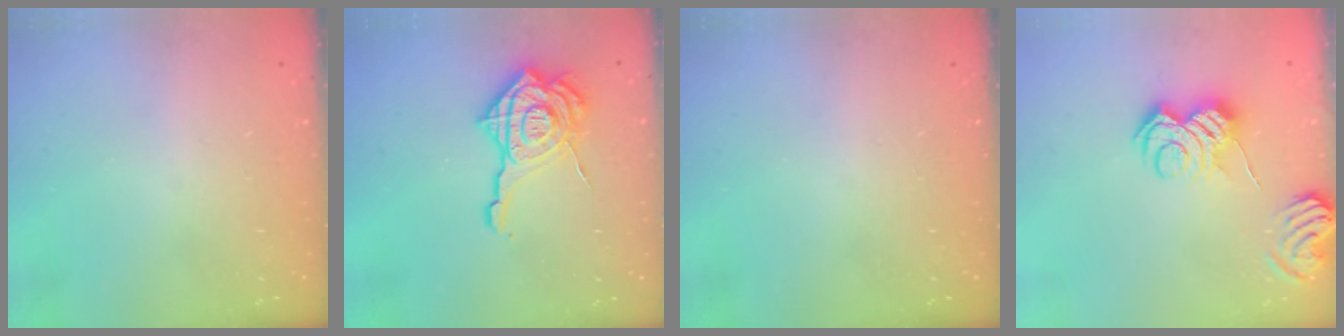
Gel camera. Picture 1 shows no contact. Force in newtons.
{"total": 20.2, "press": 20.1, "slide": 2.2}
{"total": 0.0}
{"total": 10.1, "press": 10.1, "slide": 0.8}